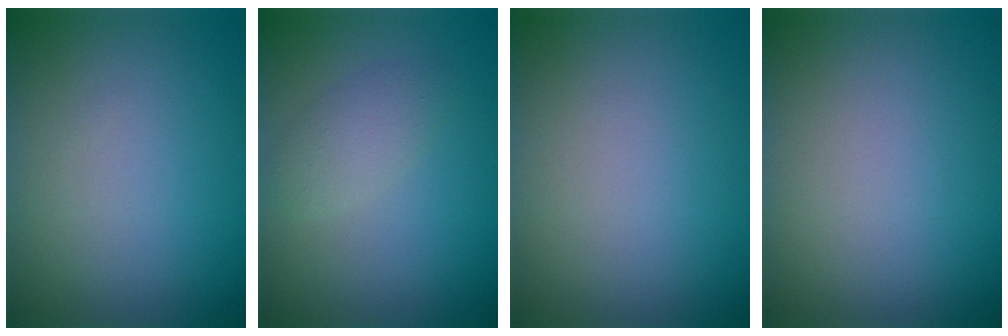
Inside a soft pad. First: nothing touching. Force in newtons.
{"total": 2.1, "press": 2.1, "slide": 0.2}
{"total": 0.0}
{"total": 0.0}